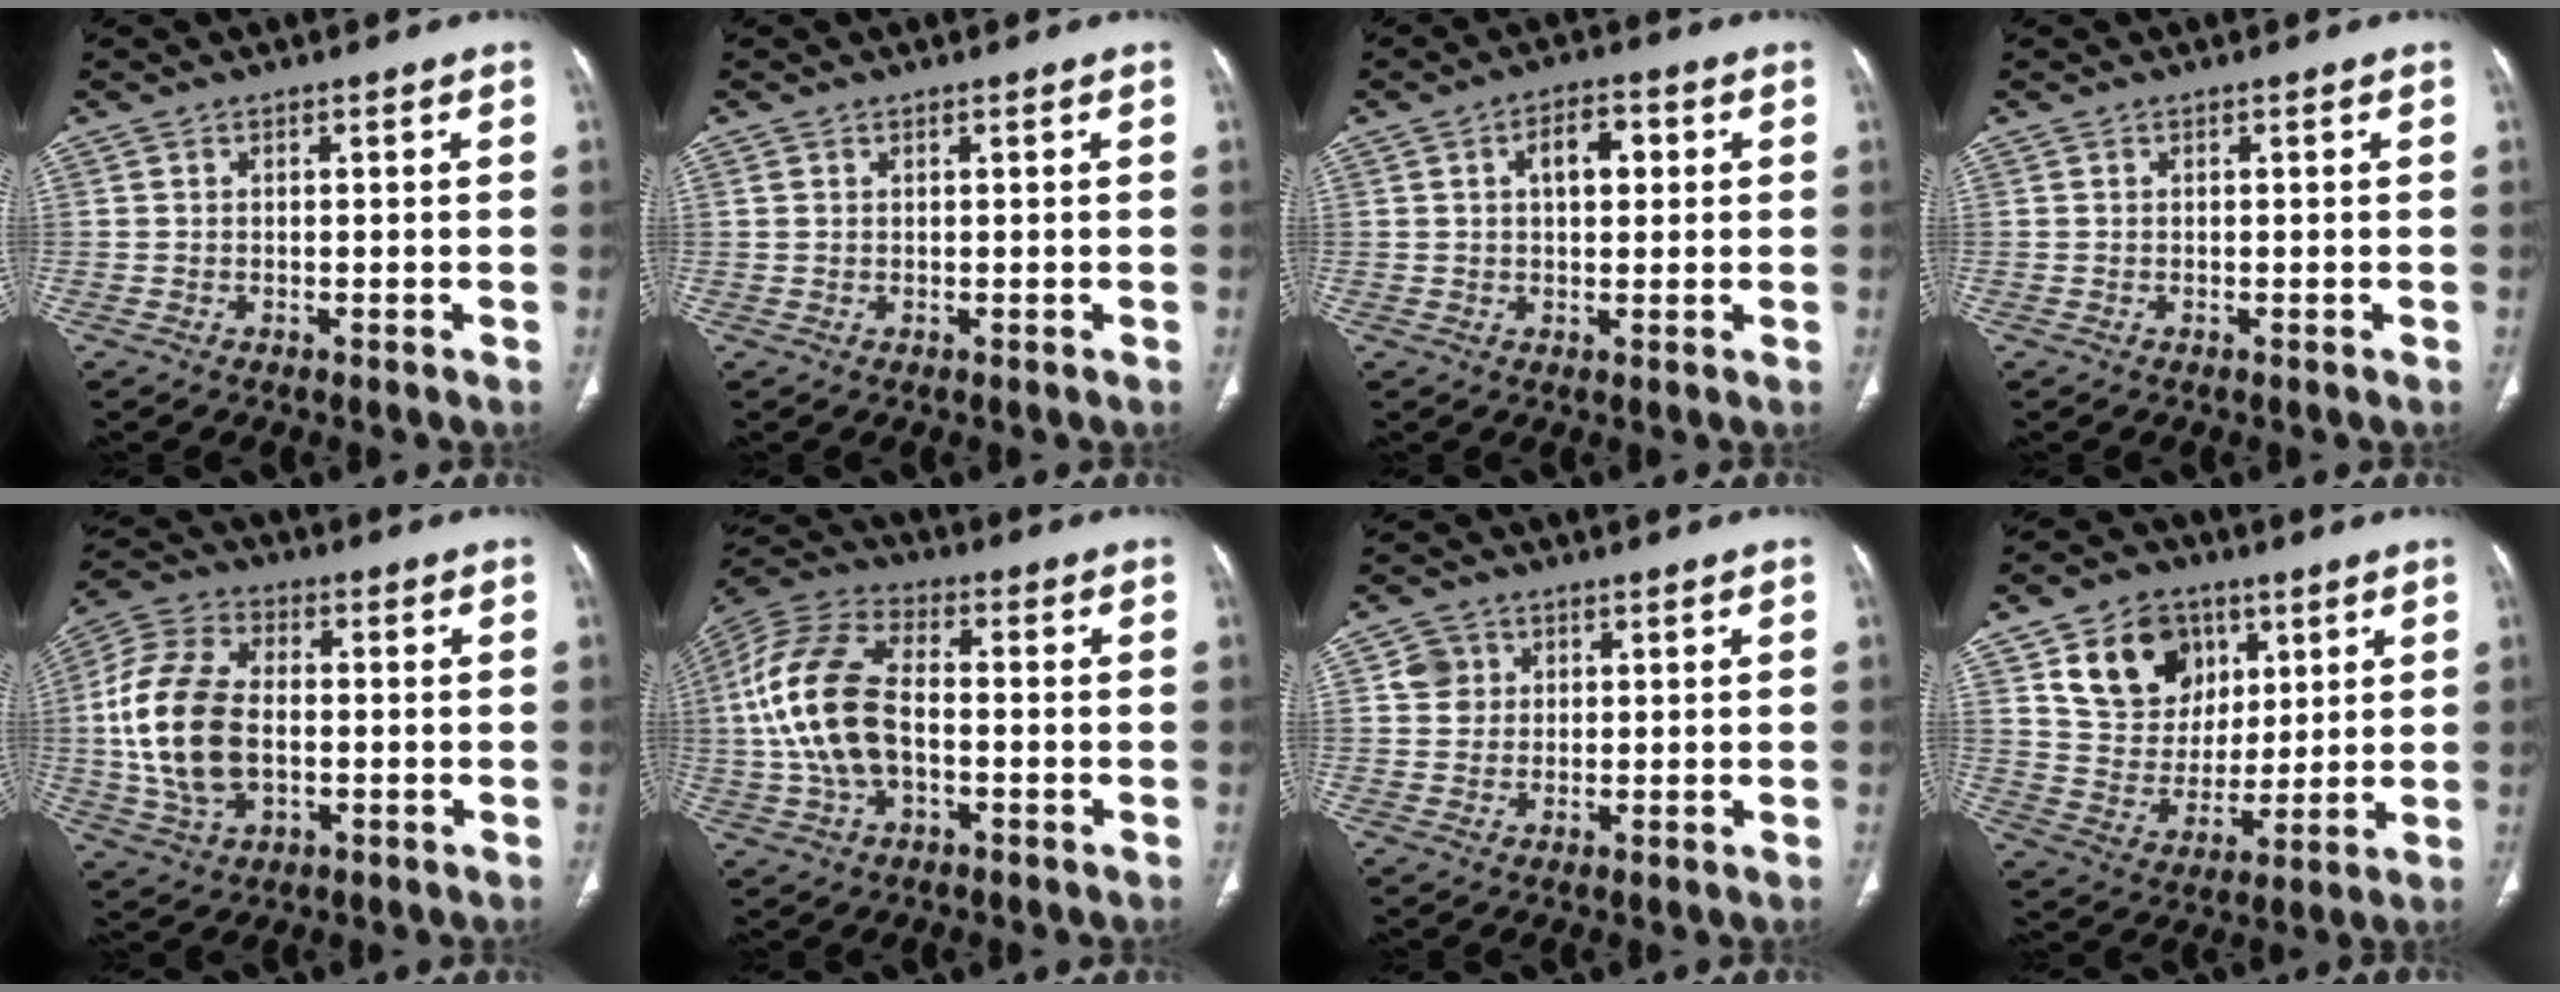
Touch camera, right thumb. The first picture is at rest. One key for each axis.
{"total": 0.6, "fx": 0.4, "fy": 0.3, "fz": 0.3, "tx": -0.007, "ty": 0.006, "tz": 0.012}
{"total": 6.1, "fx": 1.5, "fy": 3.4, "fz": 4.8, "tx": -0.063, "ty": 0.009, "tz": 0.021}
{"total": 0.0}
{"total": 17.3, "fx": -0.9, "fy": 10.7, "fz": 13.6, "tx": -0.279, "ty": 0.014, "tz": -0.014}
{"total": 16.8, "fx": -0.9, "fy": 9.7, "fz": 13.7, "tx": -0.292, "ty": 0.028, "tz": -0.020}
{"total": 3.7, "fx": 1.1, "fy": 3.4, "fz": 0.8, "tx": 0.005, "ty": -0.001, "tz": 0.018}
{"total": 15.8, "fx": 7.1, "fy": 12.4, "fz": 6.9, "tx": -0.079, "ty": -0.021, "tz": 0.134}